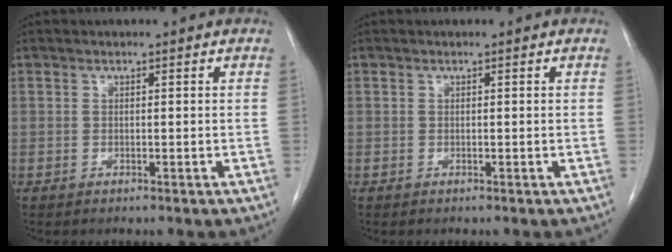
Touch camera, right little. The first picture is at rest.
{"total": 0.0}